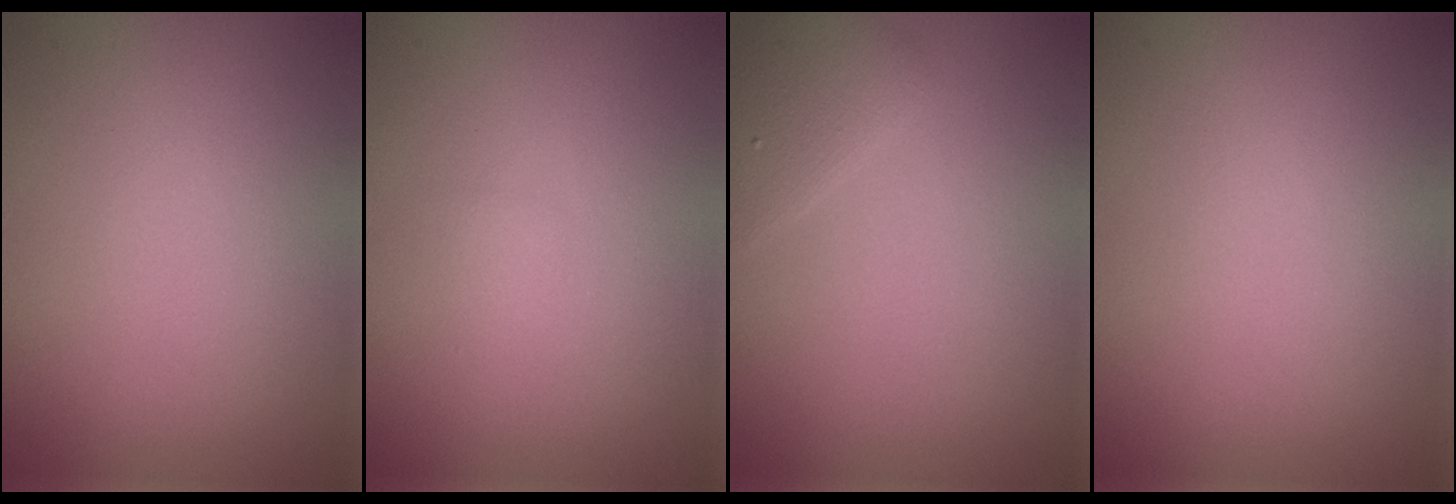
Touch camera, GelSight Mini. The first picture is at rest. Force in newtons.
{"total": 0.8, "press": 0.8, "slide": 0.0}
{"total": 1.8, "press": 1.8, "slide": 0.1}
{"total": 0.0}